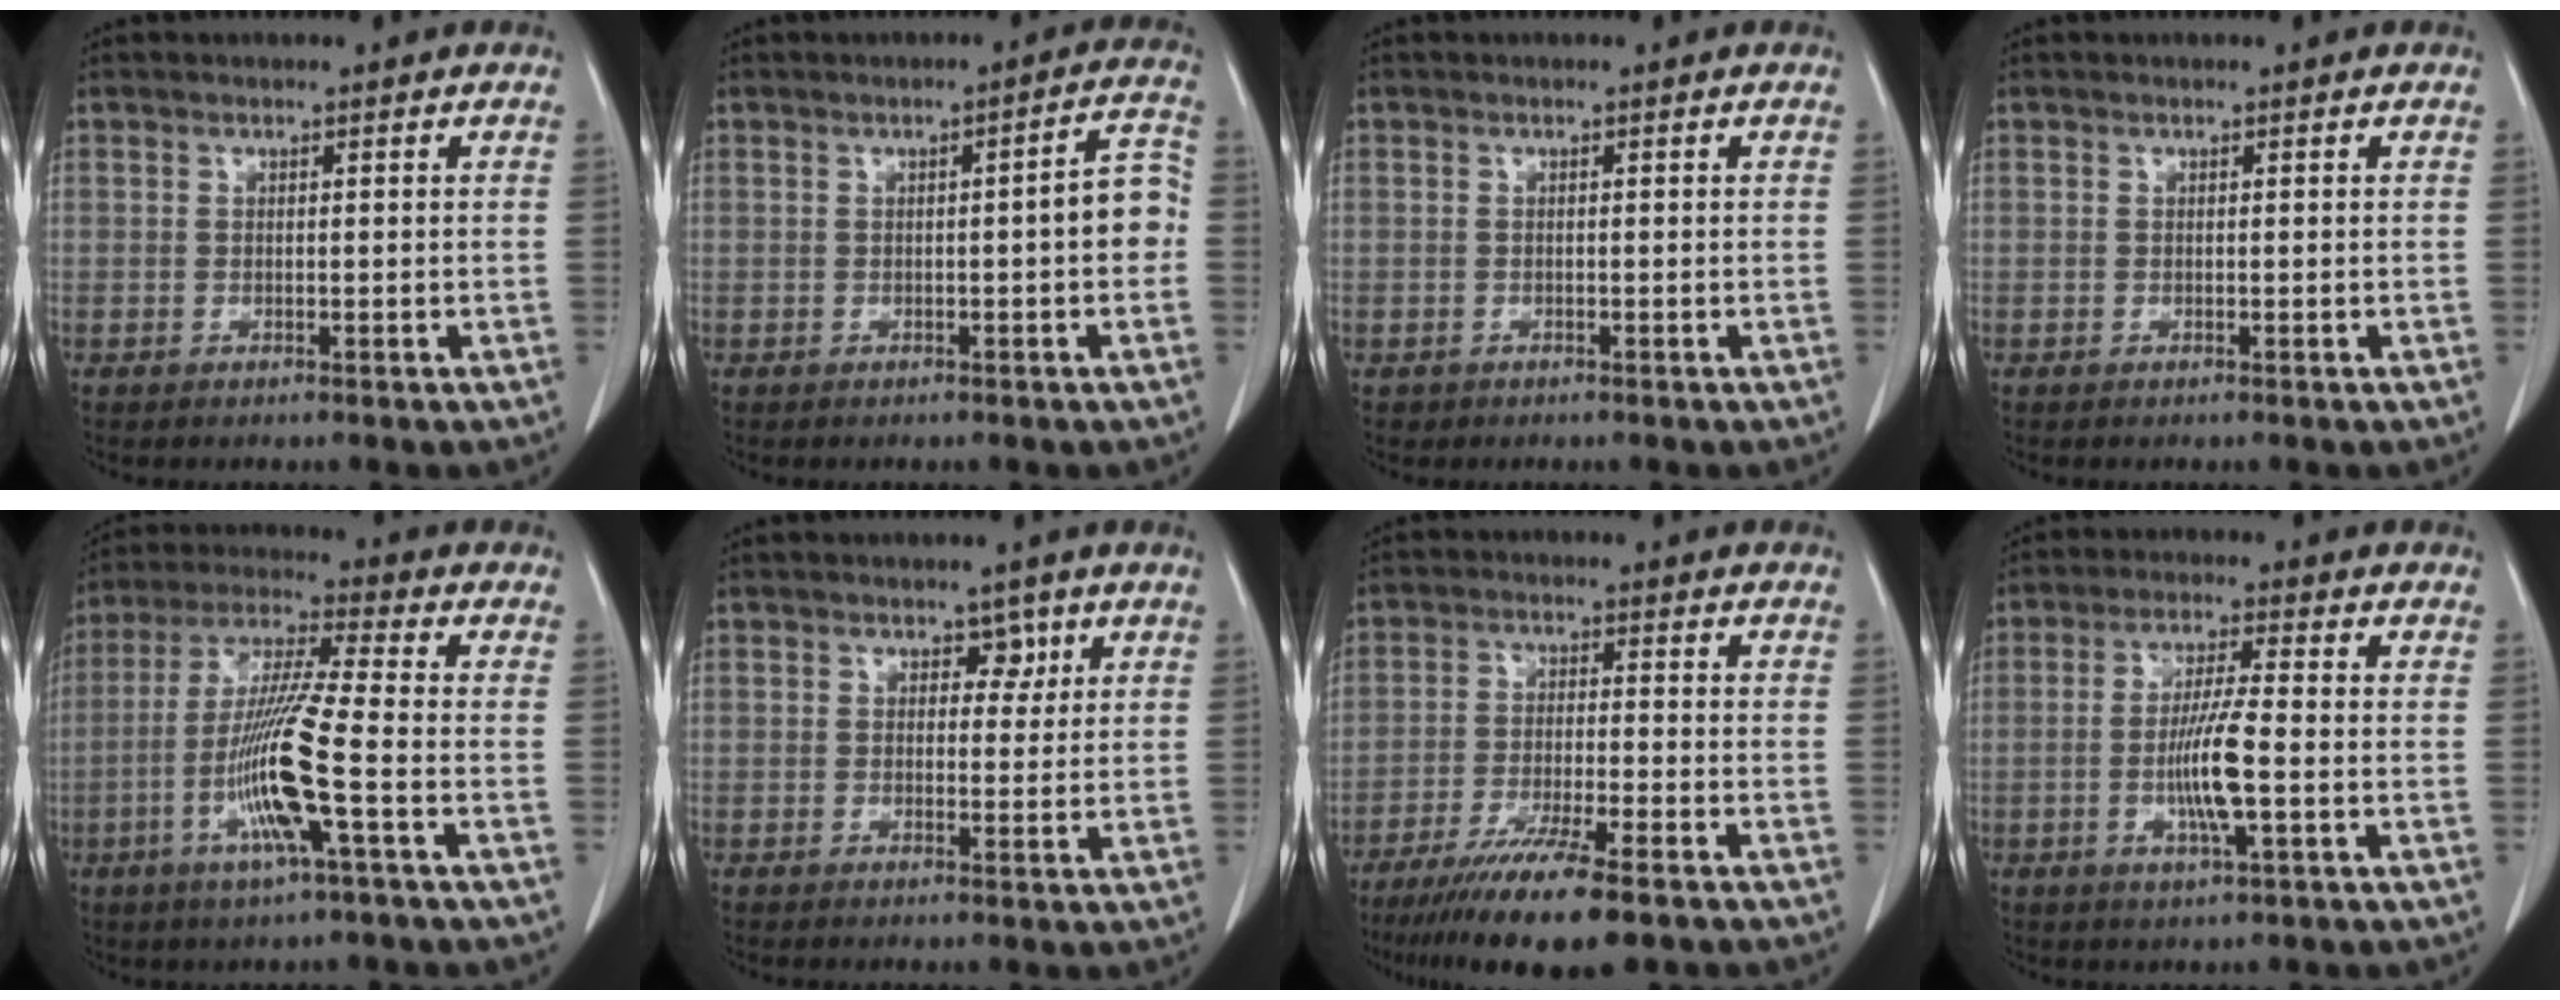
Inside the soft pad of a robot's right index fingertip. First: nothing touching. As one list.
[{"total": 5.0, "force": [-0.6, 0.7, 4.9], "torque": [-0.057, 0.018, -0.012]}, {"total": 0.6, "force": [-0.4, 0.5, -0.1], "torque": [-0.005, 0.004, -0.006]}, {"total": 0.0}, {"total": 12.8, "force": [-3.9, -0.2, 12.2], "torque": [-0.246, -0.008, -0.081]}, {"total": 2.4, "force": [1.2, 1.7, 1.3], "torque": [-0.009, 0.002, 0.014]}, {"total": 12.6, "force": [-9.1, 1.1, 8.6], "torque": [-0.146, -0.032, -0.148]}, {"total": 7.8, "force": [-1.7, 0.4, 7.6], "torque": [-0.145, -0.005, -0.034]}]